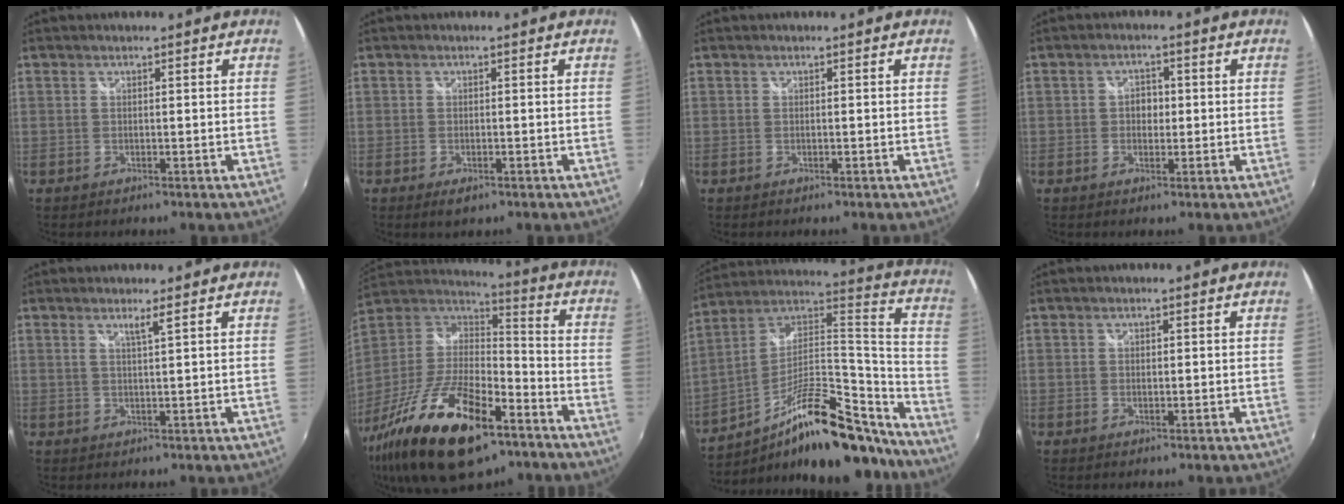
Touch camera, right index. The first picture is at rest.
{"total": 2.0, "force": [-1.1, 1.1, 1.3], "torque": [-0.024, -0.008, -0.017]}
{"total": 0.0}
{"total": 2.7, "force": [-0.2, 2.3, 1.5], "torque": [-0.021, 0.006, -0.006]}
{"total": 1.8, "force": [1.2, -0.5, 1.3], "torque": [-0.023, -0.006, 0.019]}
{"total": 27.4, "force": [-15.2, 11.2, 19.8], "torque": [-0.394, -0.041, -0.255]}
{"total": 25.0, "force": [-17.4, 7.7, 16.2], "torque": [-0.241, 0.025, -0.271]}
{"total": 0.5, "force": [0.1, 0.4, 0.2], "torque": [-0.002, 0.001, 0.001]}